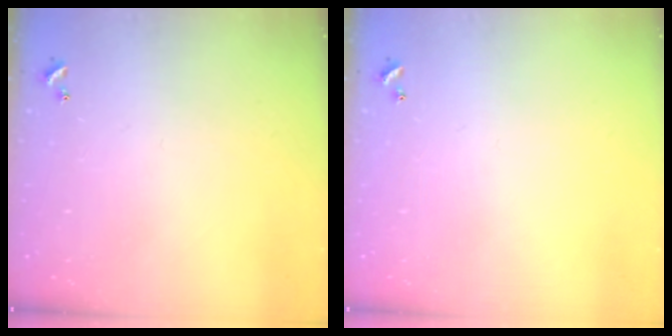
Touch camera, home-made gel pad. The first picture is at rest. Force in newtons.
{"total": 0.0}